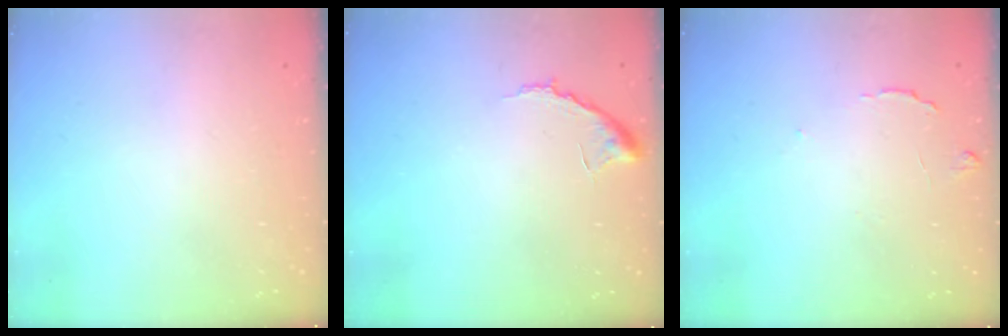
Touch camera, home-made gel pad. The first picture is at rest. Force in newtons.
{"total": 6.9, "press": 6.9, "slide": 0.6}
{"total": 6.7, "press": 6.7, "slide": 0.6}